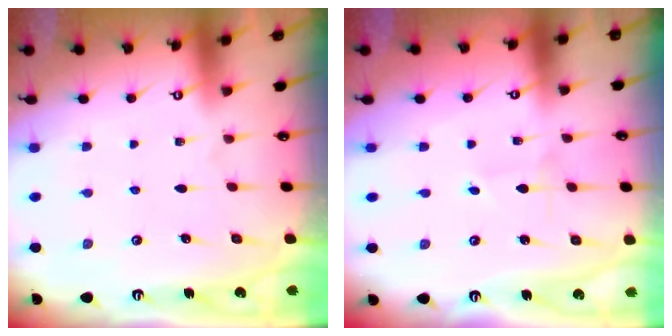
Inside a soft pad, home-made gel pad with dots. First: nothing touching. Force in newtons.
{"total": 0.8, "press": 0.8, "slide": 0.0}